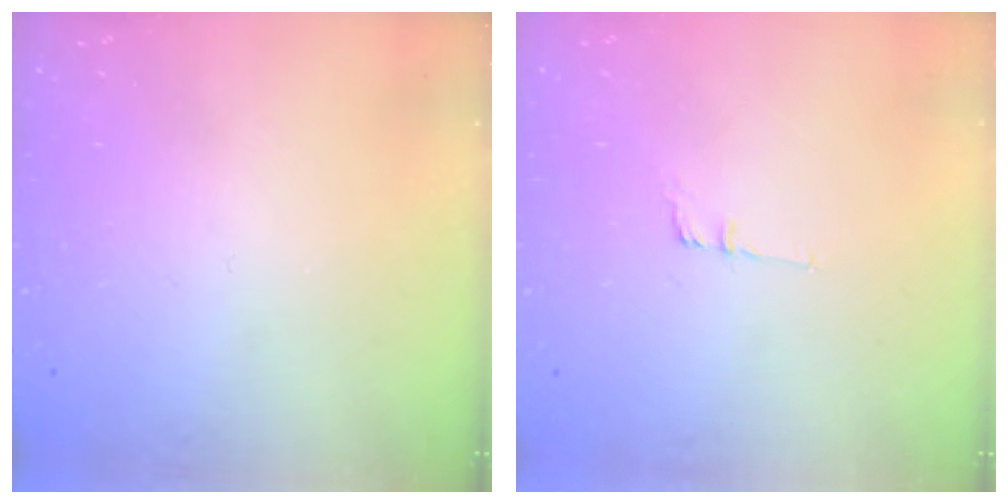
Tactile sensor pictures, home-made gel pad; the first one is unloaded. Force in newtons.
{"total": 6.6, "press": 6.2, "slide": 2.3}